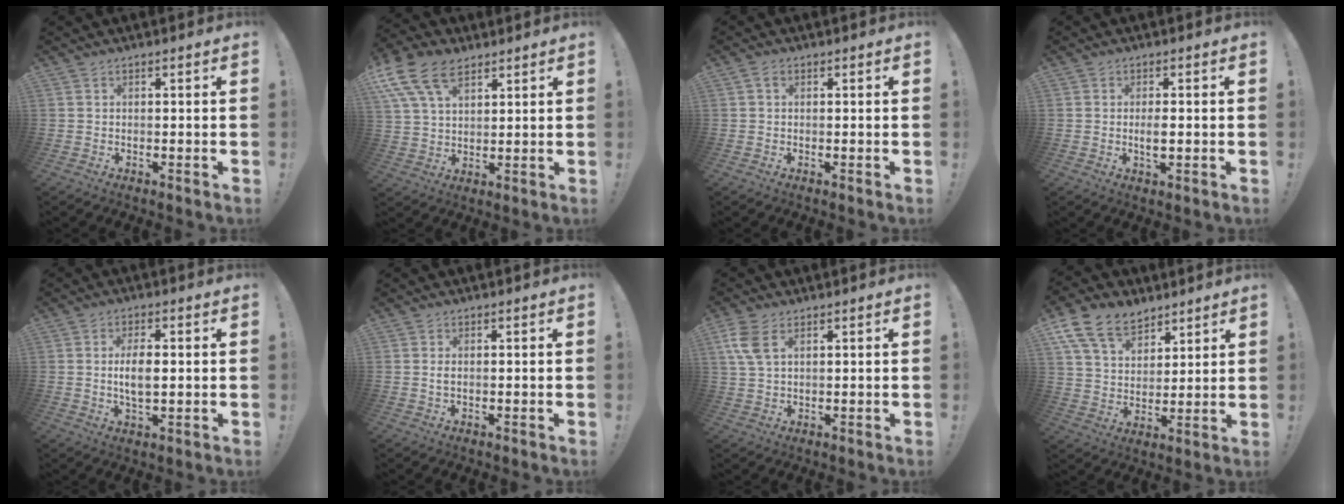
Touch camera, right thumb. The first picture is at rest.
{"total": 13.8, "force": [7.6, 8.3, 8.0], "torque": [-0.160, -0.030, 0.145]}
{"total": 1.2, "force": [0.3, 0.9, 0.8], "torque": [-0.011, 0.002, 0.004]}
{"total": 3.0, "force": [-0.4, 1.1, 2.8], "torque": [-0.043, -0.007, -0.012]}
{"total": 6.2, "force": [0.0, 2.7, 5.6], "torque": [-0.095, -0.006, -0.007]}
{"total": 1.2, "force": [0.0, 0.5, 1.1], "torque": [-0.023, 0.003, -0.001]}
{"total": 6.7, "force": [2.8, 3.4, 5.0], "torque": [-0.108, -0.005, 0.052]}
{"total": 14.3, "force": [9.3, 9.1, 6.0], "torque": [-0.113, -0.055, 0.180]}